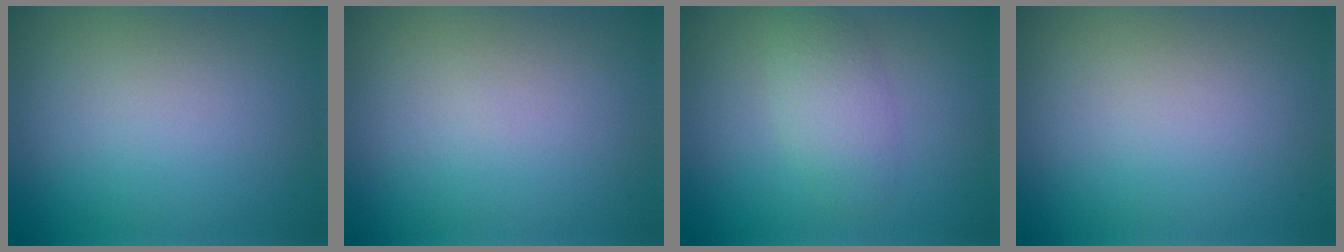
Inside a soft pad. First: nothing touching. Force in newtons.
{"total": 0.0}
{"total": 2.7, "press": 2.7, "slide": 0.1}
{"total": 0.0}